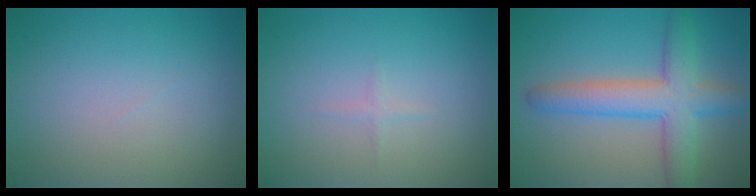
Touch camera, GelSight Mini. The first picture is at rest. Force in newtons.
{"total": 0.6, "press": 0.6, "slide": 0.0}
{"total": 6.4, "press": 6.4, "slide": 0.2}